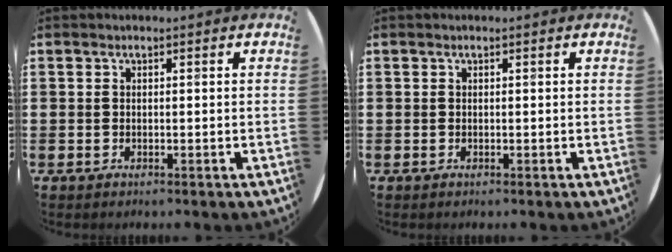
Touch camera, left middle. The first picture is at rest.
{"total": 0.0}